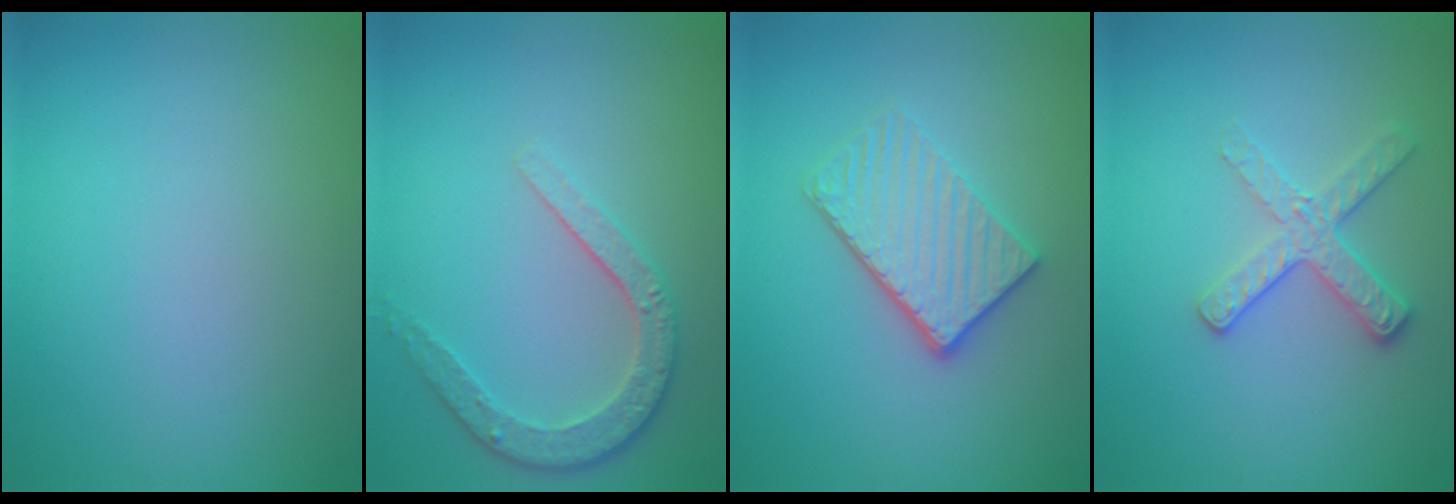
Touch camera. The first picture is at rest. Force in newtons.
{"total": 3.5, "press": 2.9, "slide": 2.0}
{"total": 3.8, "press": 3.2, "slide": 2.0}
{"total": 2.7, "press": 2.5, "slide": 1.1}